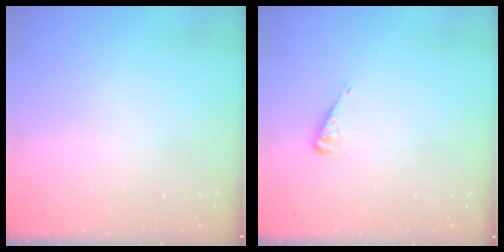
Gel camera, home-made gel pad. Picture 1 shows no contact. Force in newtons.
{"total": 4.0, "press": 3.9, "slide": 0.4}